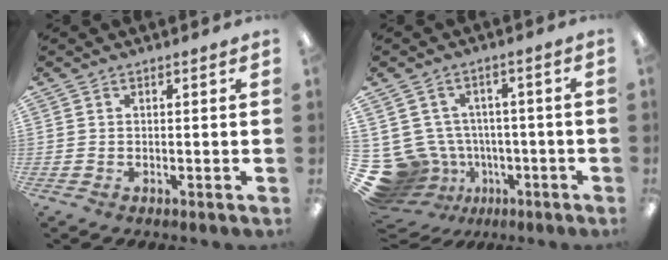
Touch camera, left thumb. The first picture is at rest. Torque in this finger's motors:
{"motor_torque": [-0.38, 0.54, -0.01, -0.08, 0.03]}